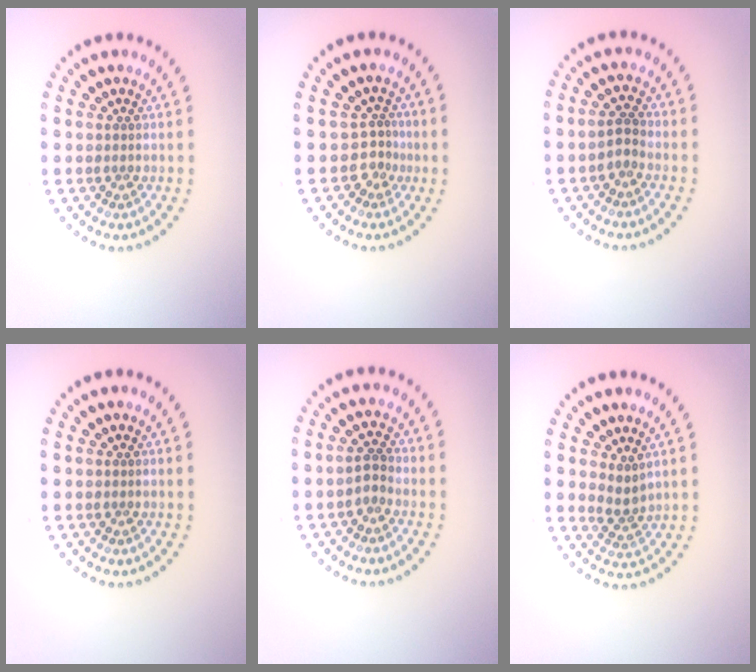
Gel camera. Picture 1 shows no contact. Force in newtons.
{"total": 2.0, "press": 1.3, "slide": 1.5}
{"total": 1.5, "press": 1.3, "slide": 0.6}
{"total": 0.0}
{"total": 1.5, "press": 1.3, "slide": 0.6}
{"total": 2.0, "press": 1.3, "slide": 1.5}